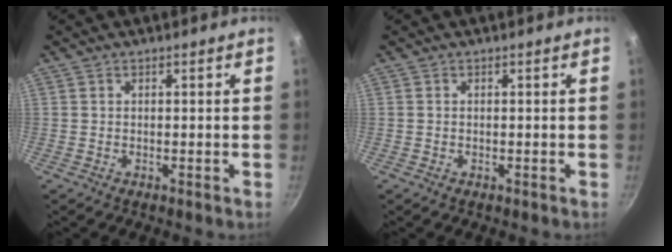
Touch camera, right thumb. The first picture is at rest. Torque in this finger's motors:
{"motor_torque": [0.44, 0.04, -0.19, 0.12, 0.00]}